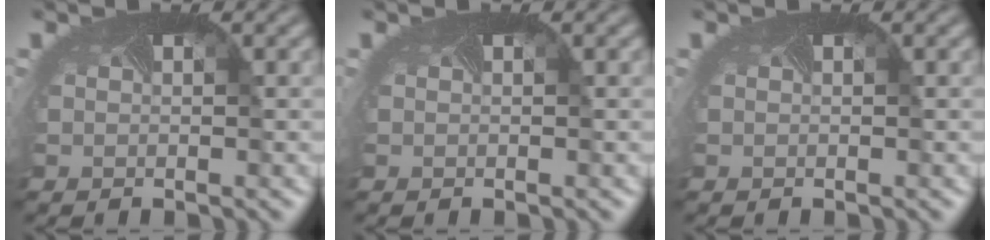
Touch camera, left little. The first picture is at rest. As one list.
[{"total": 0.0}, {"total": 0.0}]